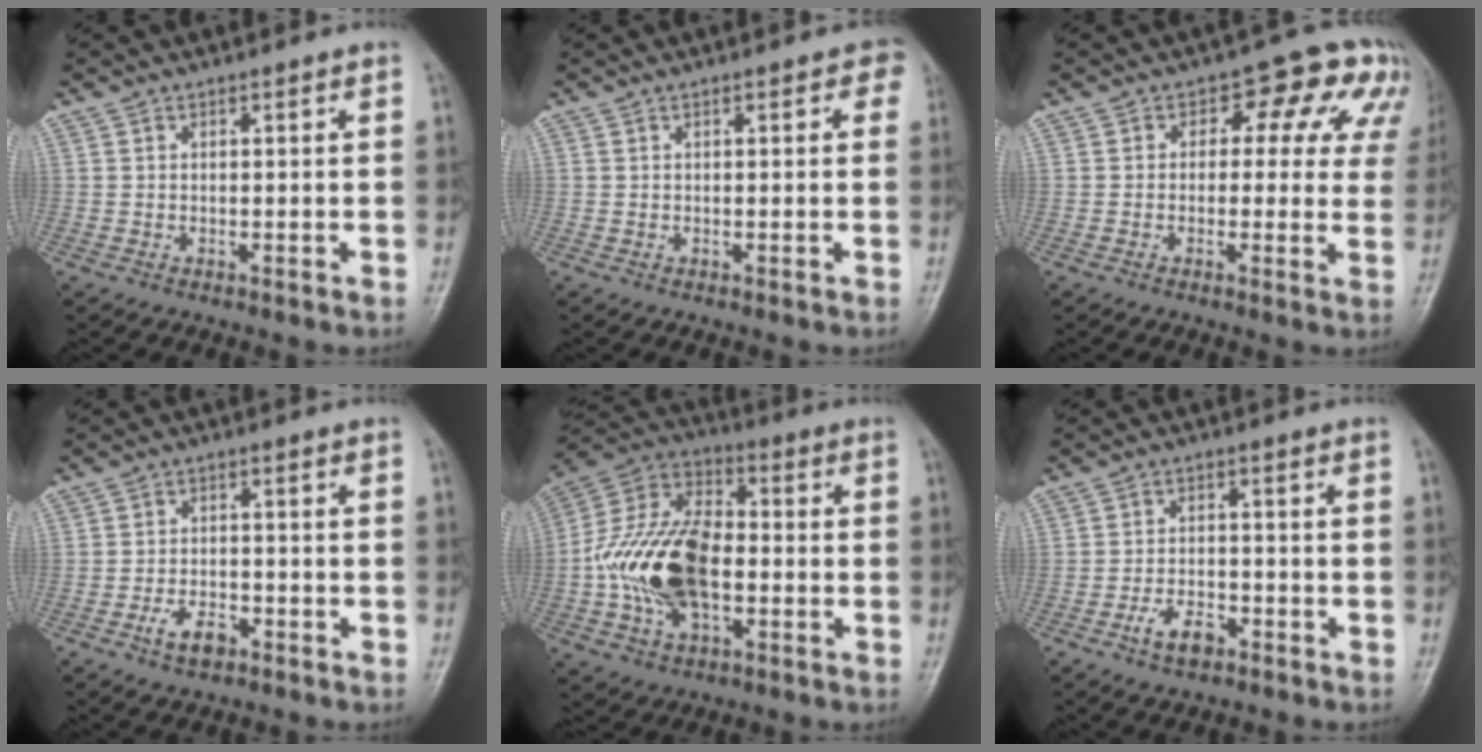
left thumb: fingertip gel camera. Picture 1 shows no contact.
{"total": 2.1, "force": [0.8, 1.2, 1.5], "torque": [0.001, 0.003, 0.002]}
{"total": 10.5, "force": [3.7, 6.6, 7.3], "torque": [-0.027, 0.015, 0.034]}
{"total": 4.5, "force": [-2.5, 2.5, 2.8], "torque": [-0.046, 0.015, -0.045]}
{"total": 19.2, "force": [-2.5, 11.8, 15.0], "torque": [-0.272, 0.029, -0.045]}
{"total": 4.9, "force": [-2.8, 2.7, 3.0], "torque": [-0.049, 0.018, -0.052]}